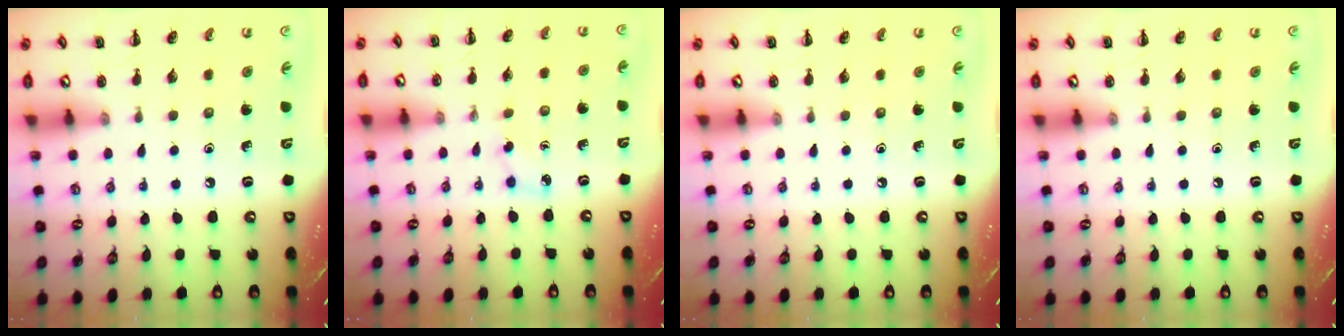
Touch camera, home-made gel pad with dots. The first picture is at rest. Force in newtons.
{"total": 3.2, "press": 3.1, "slide": 1.0}
{"total": 0.0}
{"total": 0.0}